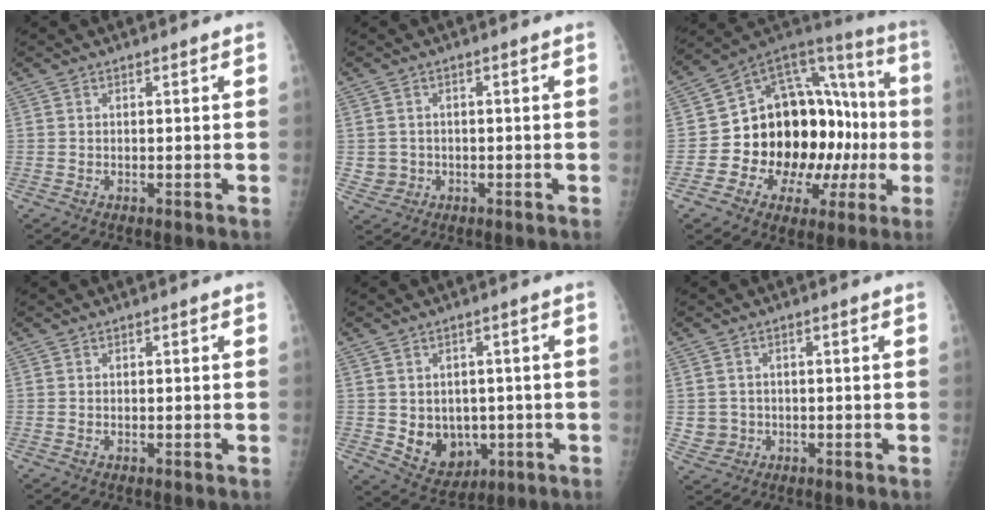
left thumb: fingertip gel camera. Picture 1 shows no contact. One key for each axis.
{"total": 3.0, "fx": -0.6, "fy": 3.0, "fz": 0.3, "tx": 0.006, "ty": 0.004, "tz": -0.005}
{"total": 27.0, "fx": -3.0, "fy": 16.9, "fz": 20.8, "tx": -0.254, "ty": 0.056, "tz": -0.032}
{"total": 0.0}
{"total": 8.9, "fx": -1.3, "fy": 7.1, "fz": 5.2, "tx": -0.045, "ty": 0.003, "tz": 0.002}
{"total": 3.6, "fx": -0.6, "fy": 3.5, "fz": 0.5, "tx": 0.004, "ty": 0.004, "tz": -0.004}